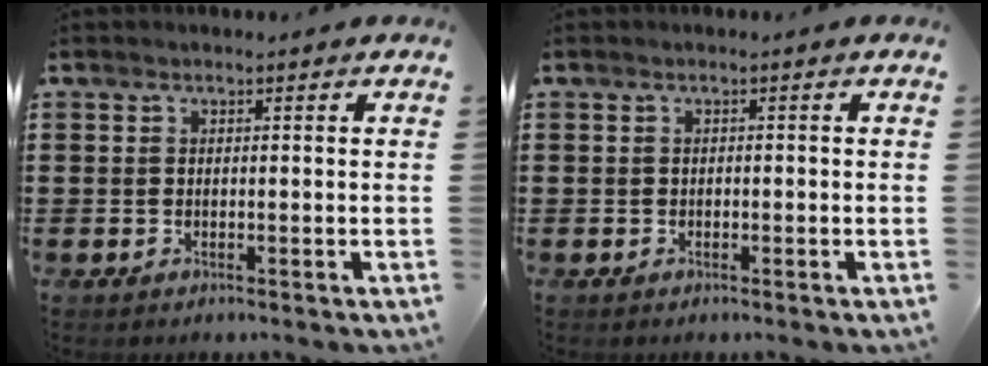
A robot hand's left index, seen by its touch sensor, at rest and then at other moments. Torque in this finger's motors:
{"motor_torque": [-0.12, 0.11, 0.03, 0.01]}